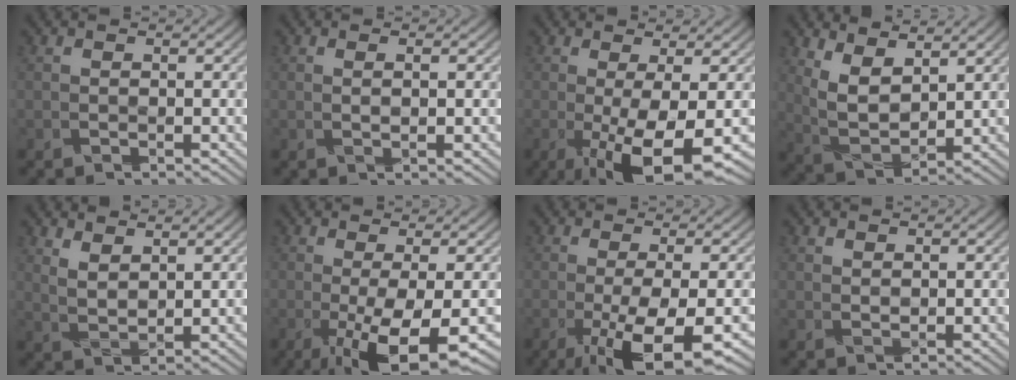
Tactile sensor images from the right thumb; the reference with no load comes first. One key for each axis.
{"total": 1.8, "fx": 0.2, "fy": 0.2, "fz": 1.7, "tx": -0.035, "ty": 0.001, "tz": 0.003}
{"total": 9.3, "fx": -2.2, "fy": 2.5, "fz": 8.7, "tx": -0.150, "ty": -0.011, "tz": -0.026}
{"total": 7.1, "fx": 4.2, "fy": 2.9, "fz": 5.0, "tx": -0.116, "ty": -0.005, "tz": 0.090}
{"total": 3.8, "fx": 2.8, "fy": 0.9, "fz": 2.3, "tx": -0.054, "ty": -0.006, "tz": 0.061}
{"total": 9.2, "fx": -2.4, "fy": 2.5, "fz": 8.5, "tx": -0.141, "ty": -0.013, "tz": -0.031}
{"total": 9.5, "fx": -3.4, "fy": 2.5, "fz": 8.4, "tx": -0.135, "ty": -0.007, "tz": -0.051}
{"total": 1.0, "fx": 0.7, "fy": 0.4, "fz": 0.4, "tx": -0.014, "ty": -0.003, "tz": 0.016}